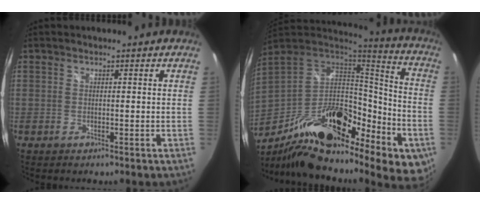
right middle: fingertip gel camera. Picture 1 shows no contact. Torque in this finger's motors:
{"motor_torque": [1.15, -0.99, 0.72, 0.21]}